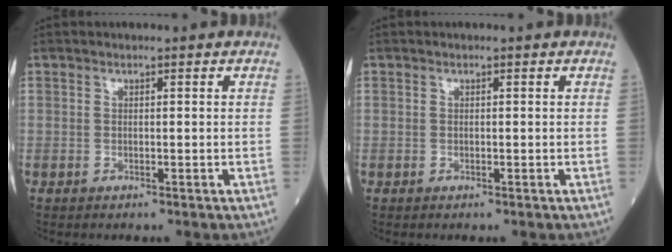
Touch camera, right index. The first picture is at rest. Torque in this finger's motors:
{"motor_torque": [0.06, -0.20, 0.04, -0.01]}